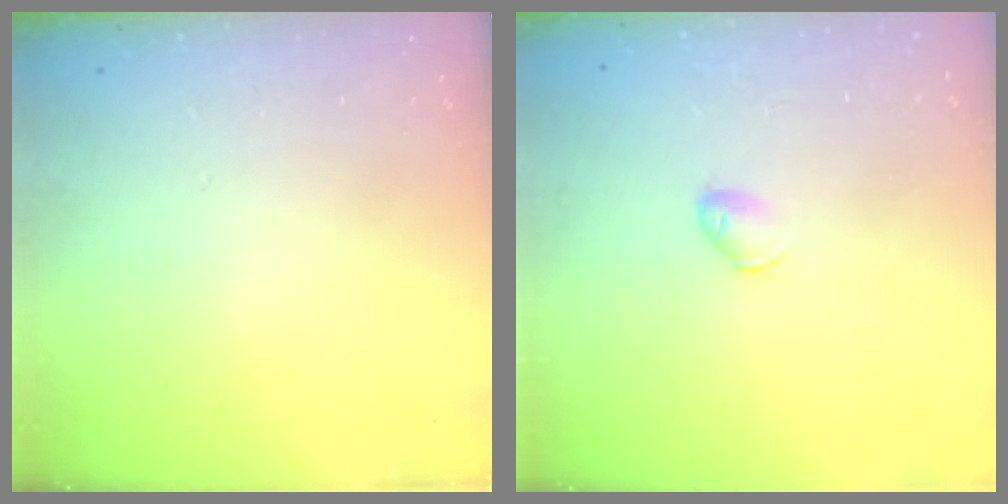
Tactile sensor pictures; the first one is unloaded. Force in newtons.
{"total": 3.9, "press": 3.8, "slide": 0.7}